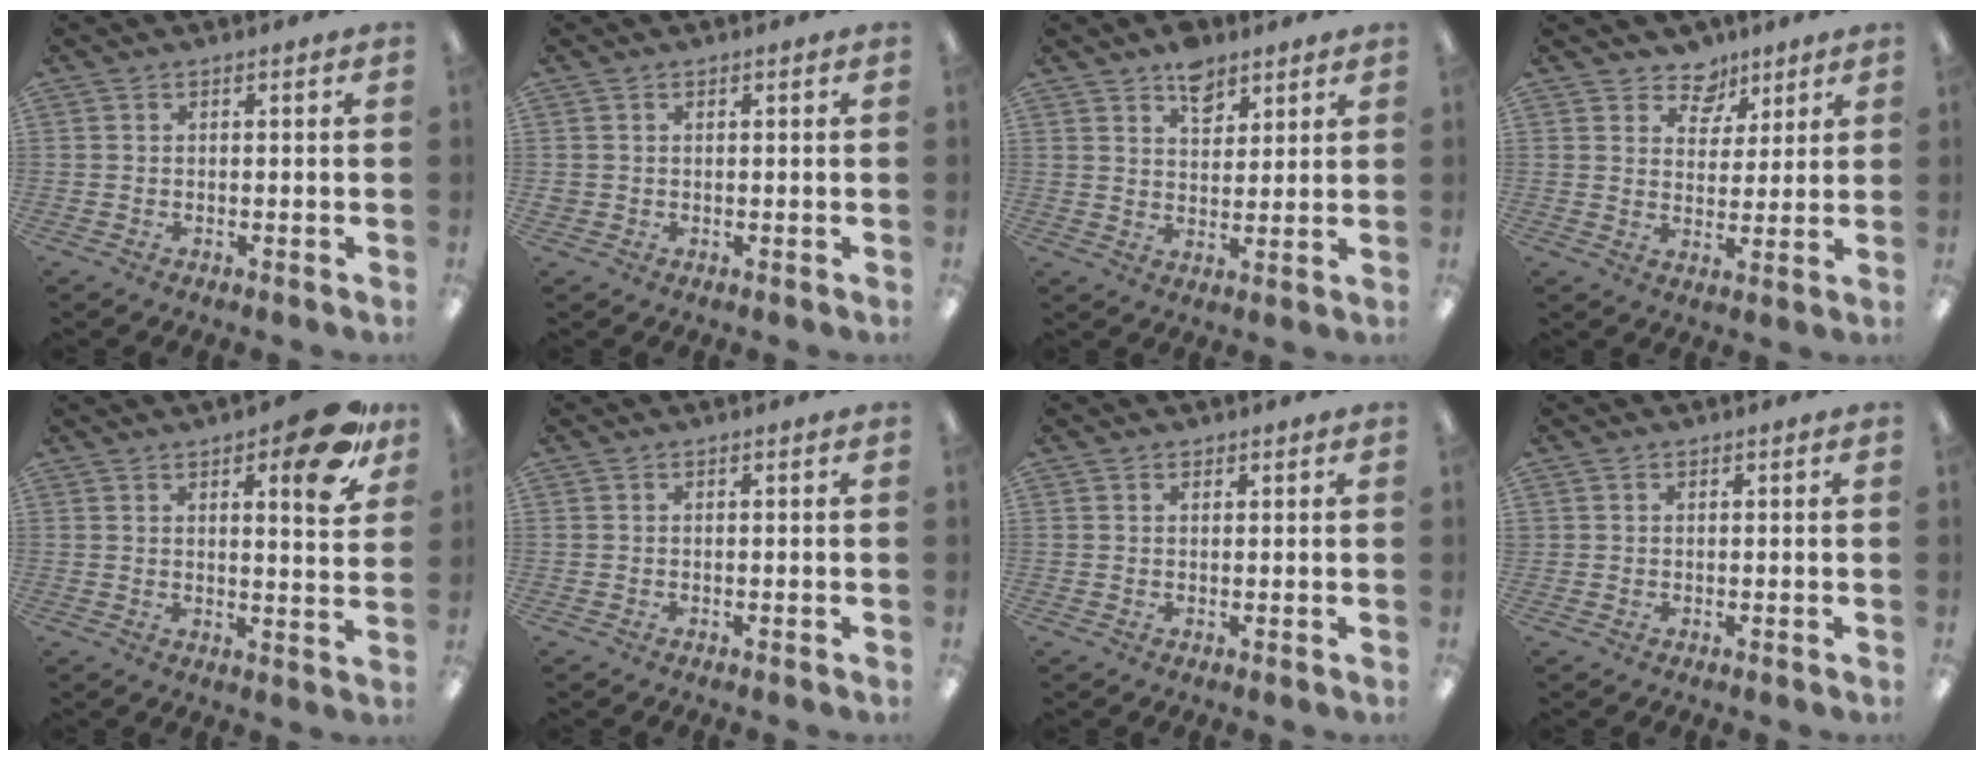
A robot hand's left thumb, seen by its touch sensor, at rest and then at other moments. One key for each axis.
{"total": 1.1, "fx": 0.2, "fy": 1.0, "fz": 0.3, "tx": -0.006, "ty": 0.005, "tz": 0.003}
{"total": 7.0, "fx": 4.9, "fy": 4.1, "fz": 2.9, "tx": -0.032, "ty": -0.024, "tz": 0.086}
{"total": 7.1, "fx": 5.3, "fy": 4.6, "fz": 1.1, "tx": -0.018, "ty": -0.033, "tz": 0.096}
{"total": 12.3, "fx": 7.5, "fy": 3.8, "fz": 9.0, "tx": -0.112, "ty": -0.039, "tz": 0.118}
{"total": 0.0}
{"total": 0.9, "fx": 0.7, "fy": 0.4, "fz": 0.2, "tx": -0.003, "ty": 0.001, "tz": 0.013}
{"total": 0.6, "fx": 0.3, "fy": 0.6, "fz": -0.1, "tx": 0.002, "ty": 0.003, "tz": 0.005}